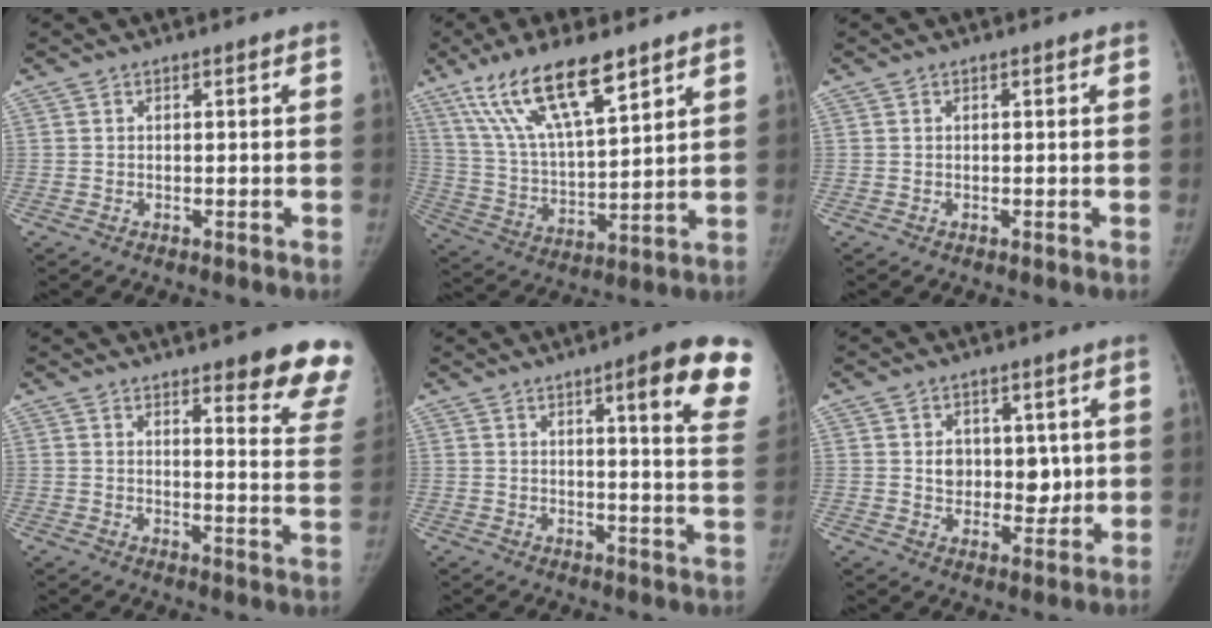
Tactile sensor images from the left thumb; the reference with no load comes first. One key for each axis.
{"total": 17.7, "fx": 11.0, "fy": 5.2, "fz": 12.8, "tx": -0.222, "ty": -0.037, "tz": 0.215}
{"total": 0.0}
{"total": 14.5, "fx": 11.0, "fy": 2.9, "fz": 9.0, "tx": -0.071, "ty": -0.072, "tz": 0.116}
{"total": 15.3, "fx": 8.4, "fy": 2.6, "fz": 12.5, "tx": -0.125, "ty": -0.038, "tz": 0.091}
{"total": 7.8, "fx": 1.2, "fy": 6.0, "fz": 4.9, "tx": -0.032, "ty": -0.011, "tz": 0.027}